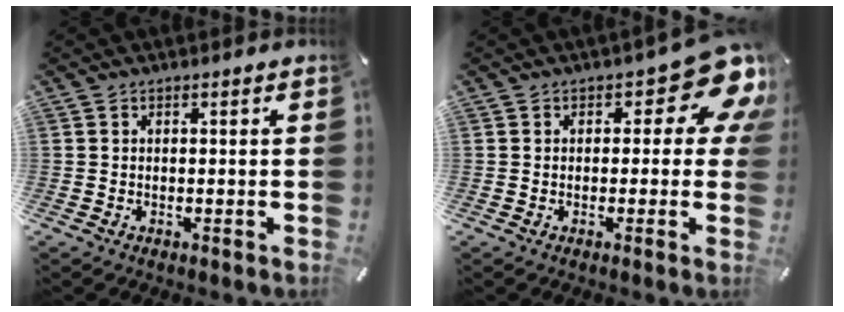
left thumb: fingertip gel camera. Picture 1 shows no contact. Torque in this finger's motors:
{"motor_torque": [2.39, 2.63, 0.50, -0.10, 0.00]}